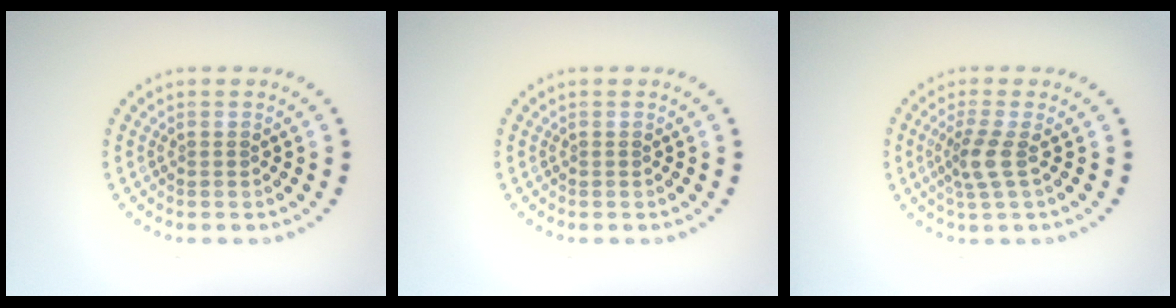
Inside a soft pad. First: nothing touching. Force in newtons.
{"total": 0.0}
{"total": 2.4, "press": 1.9, "slide": 1.6}